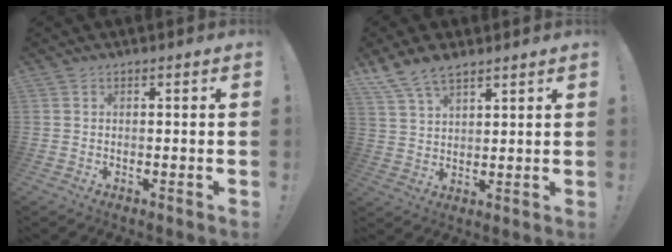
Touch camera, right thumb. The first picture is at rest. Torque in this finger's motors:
{"motor_torque": [-0.15, 2.54, 0.85, 0.85, 0.37]}